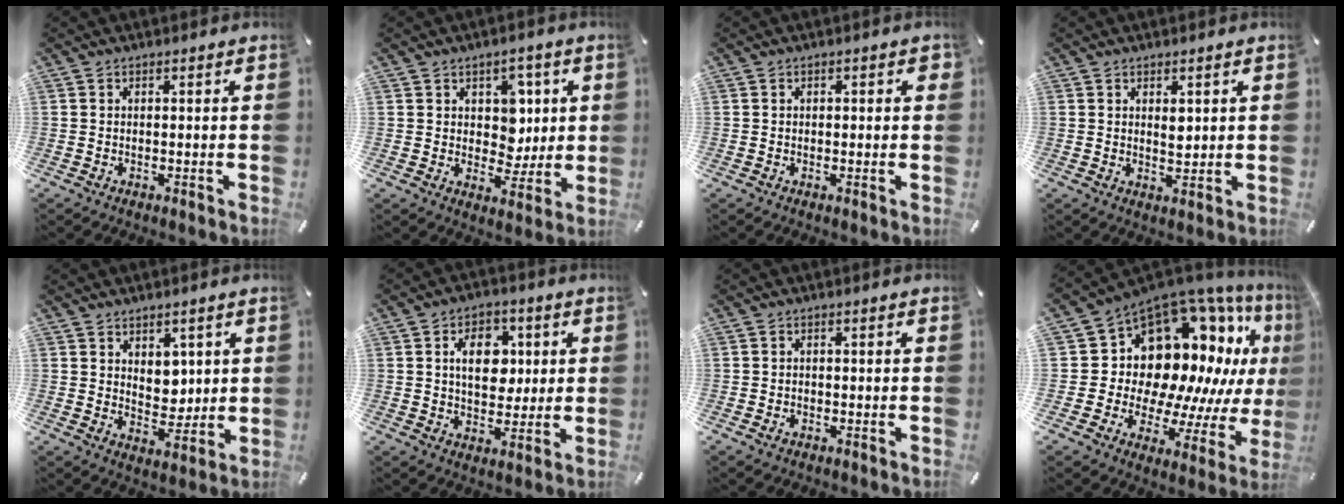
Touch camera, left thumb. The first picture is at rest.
{"total": 7.9, "force": [2.2, 6.9, 3.0], "torque": [-0.035, -0.005, 0.039]}
{"total": 1.1, "force": [0.0, 0.8, 0.7], "torque": [-0.005, 0.003, -0.004]}
{"total": 3.0, "force": [1.2, 1.8, 2.1], "torque": [-0.029, -0.003, 0.017]}
{"total": 5.7, "force": [2.7, 4.7, 1.7], "torque": [-0.017, -0.014, 0.047]}
{"total": 10.6, "force": [2.2, 7.6, 7.0], "torque": [-0.095, 0.001, 0.033]}
{"total": 1.4, "force": [-0.5, 1.0, 0.7], "torque": [-0.016, 0.004, -0.012]}
{"total": 16.4, "force": [7.2, 12.2, 8.4], "torque": [-0.114, -0.110, 0.147]}